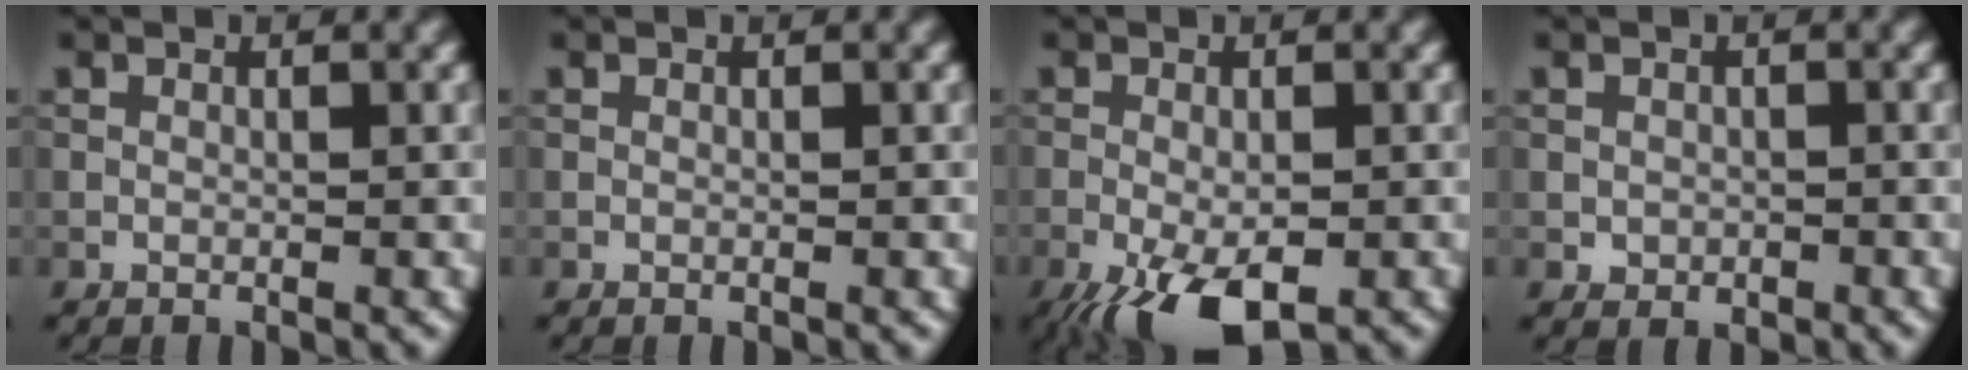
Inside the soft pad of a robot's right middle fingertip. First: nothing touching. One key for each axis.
{"total": 0.0}
{"total": 7.1, "fx": -3.8, "fy": 2.8, "fz": 5.3, "tx": -0.097, "ty": -0.015, "tz": -0.059}
{"total": 1.1, "fx": -0.2, "fy": 1.0, "fz": 0.4, "tx": -0.006, "ty": -0.004, "tz": -0.004}